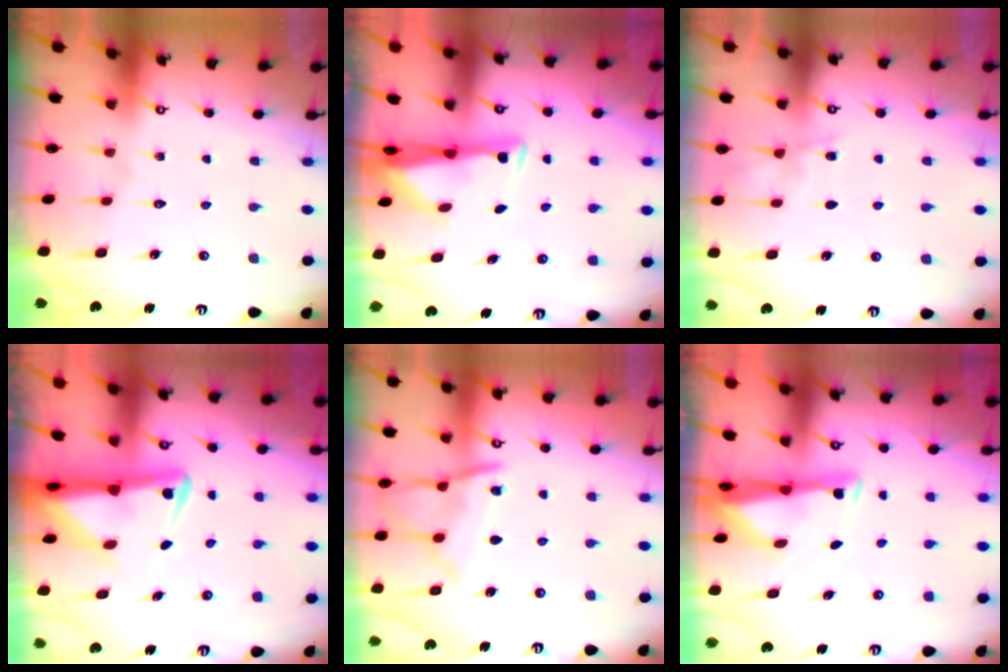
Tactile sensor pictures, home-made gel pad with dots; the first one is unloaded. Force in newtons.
{"total": 3.0, "press": 2.8, "slide": 0.9}
{"total": 3.9, "press": 3.9, "slide": 0.5}
{"total": 5.4, "press": 5.3, "slide": 0.8}
{"total": 12.2, "press": 12.1, "slide": 1.1}
{"total": 3.2, "press": 3.1, "slide": 0.8}